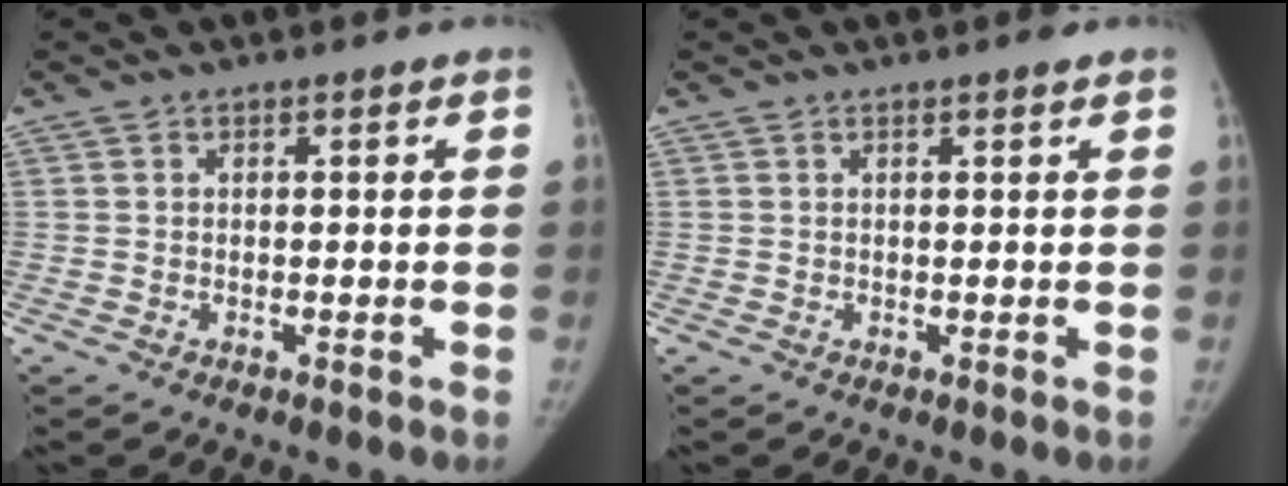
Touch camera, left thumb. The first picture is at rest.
{"total": 0.8, "force": [0.5, 0.1, 0.6], "torque": [-0.006, 0.000, 0.007]}